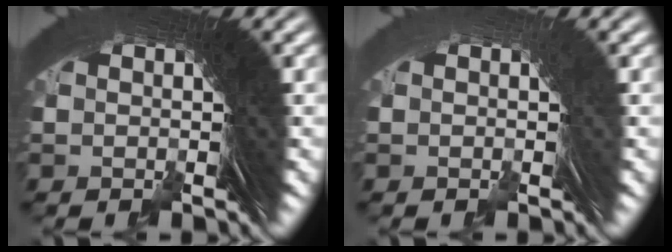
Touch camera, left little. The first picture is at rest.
{"total": 1.2, "force": [-0.9, -0.7, -0.5], "torque": [0.015, 0.006, -0.014]}